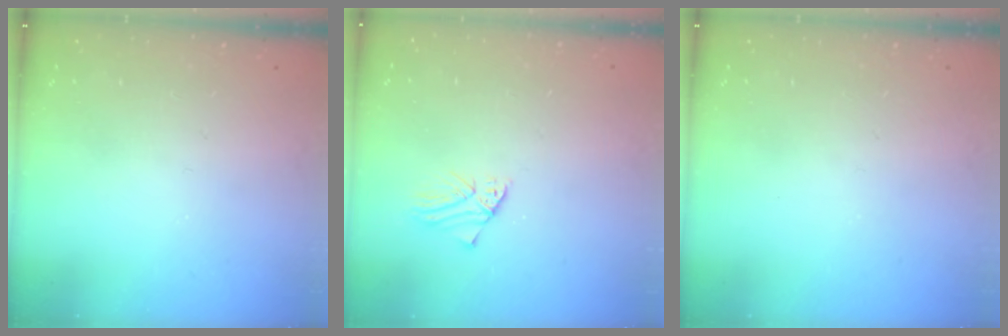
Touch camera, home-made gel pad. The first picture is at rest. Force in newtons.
{"total": 0.7, "press": 0.7, "slide": 0.1}
{"total": 0.0}